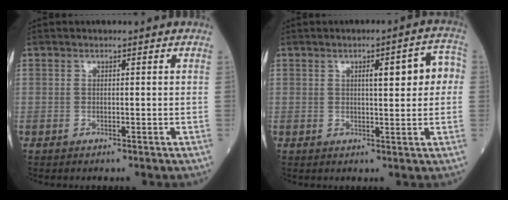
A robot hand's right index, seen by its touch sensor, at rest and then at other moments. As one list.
[{"total": 6.6, "force": [1.1, 1.4, 6.4], "torque": [-0.084, 0.023, 0.014]}]